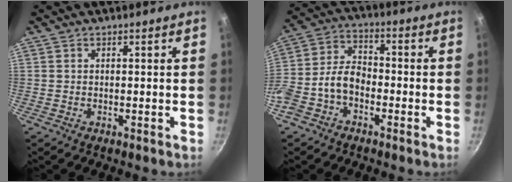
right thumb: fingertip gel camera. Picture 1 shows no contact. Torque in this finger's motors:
{"motor_torque": [0.36, 0.43, 0.91, -0.73, 0.19]}